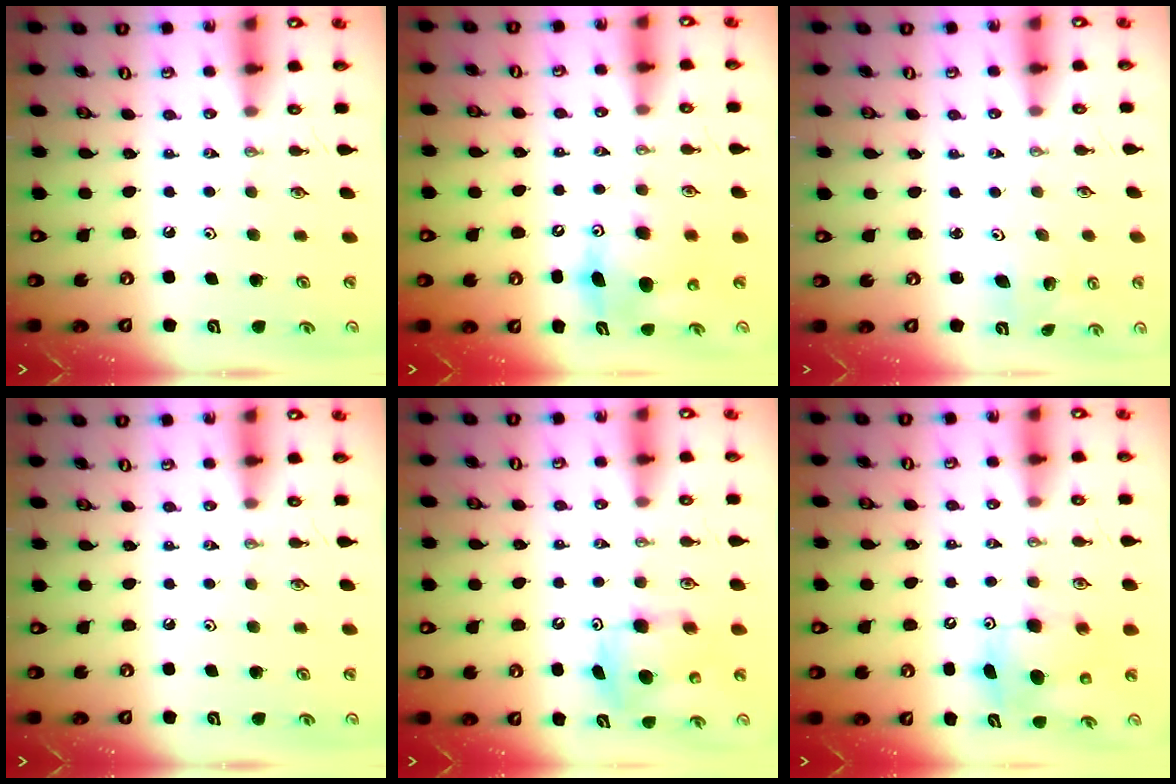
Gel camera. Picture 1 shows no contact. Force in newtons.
{"total": 9.2, "press": 9.0, "slide": 1.9}
{"total": 2.0, "press": 2.0, "slide": 0.1}
{"total": 0.0}
{"total": 11.2, "press": 11.2, "slide": 0.6}
{"total": 8.2, "press": 8.0, "slide": 1.7}